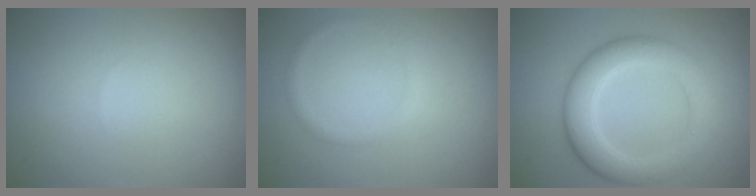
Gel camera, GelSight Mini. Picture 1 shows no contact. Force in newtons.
{"total": 0.9, "press": 0.9, "slide": 0.1}
{"total": 5.3, "press": 5.3, "slide": 0.1}